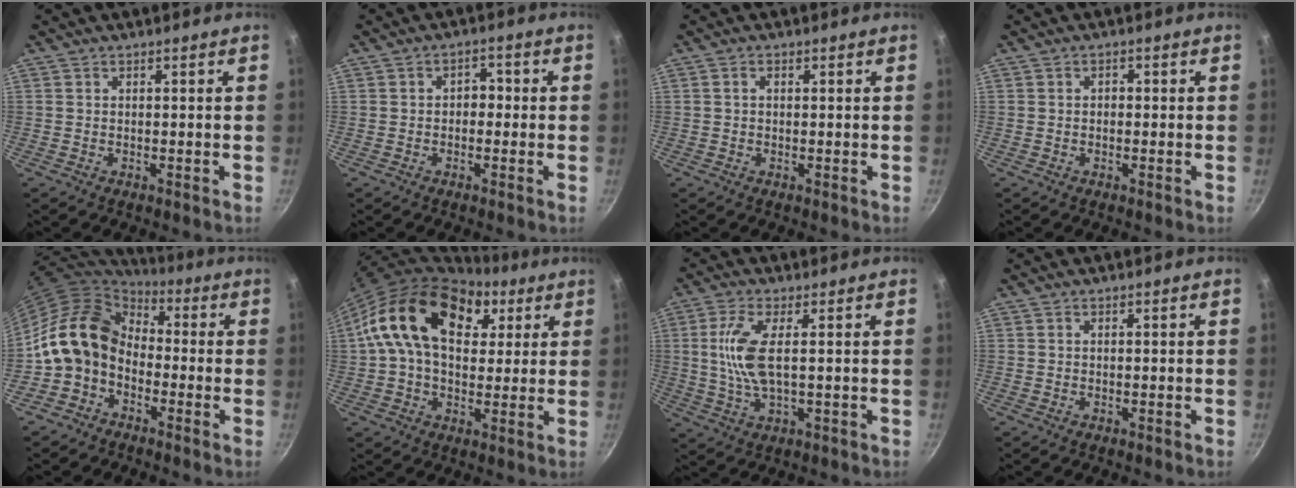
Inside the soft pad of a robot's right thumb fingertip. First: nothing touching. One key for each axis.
{"total": 3.1, "fx": -0.3, "fy": 2.3, "fz": 2.0, "tx": -0.007, "ty": 0.011, "tz": -0.010}
{"total": 1.1, "fx": 0.3, "fy": 0.8, "fz": 0.7, "tx": -0.012, "ty": 0.006, "tz": 0.004}
{"total": 1.2, "fx": -0.1, "fy": 0.9, "fz": 0.7, "tx": -0.010, "ty": 0.006, "tz": -0.002}
{"total": 12.7, "fx": -2.2, "fy": 10.0, "fz": 7.4, "tx": -0.104, "ty": 0.044, "tz": -0.061}
{"total": 20.7, "fx": 6.8, "fy": 13.5, "fz": 14.2, "tx": -0.220, "ty": 0.008, "tz": 0.100}
{"total": 8.5, "fx": 1.0, "fy": 2.8, "fz": 8.0, "tx": -0.177, "ty": -0.002, "tz": 0.021}
{"total": 0.0}